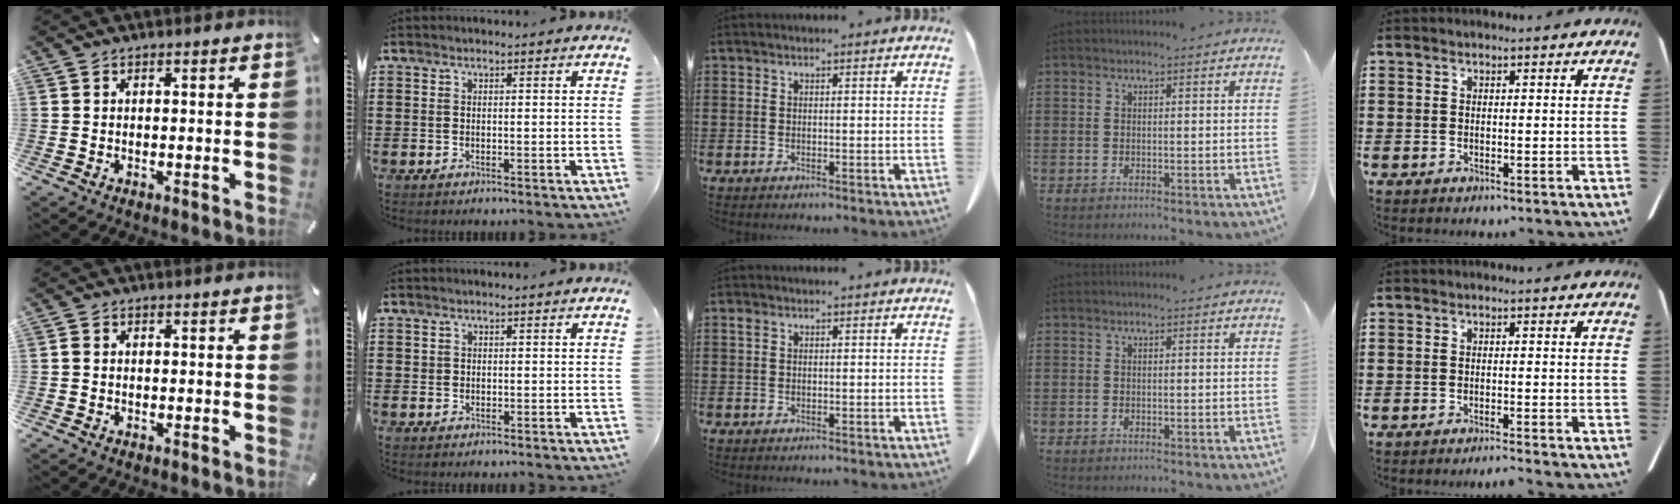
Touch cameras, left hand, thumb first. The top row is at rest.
{"thumb": {"total": 0.9, "force": [-0.3, 0.7, 0.5], "torque": [-0.009, 0.003, -0.006]}, "index": {"total": 0.6, "force": [0.4, 0.4, 0.1], "torque": [-0.005, 0.001, 0.008]}, "middle": {"total": 0.9, "force": [0.3, 0.6, 0.6], "torque": [-0.016, 0.002, 0.007]}, "little": {"total": 1.1, "force": [-0.9, -0.1, 0.6], "torque": [-0.008, -0.003, -0.017]}}